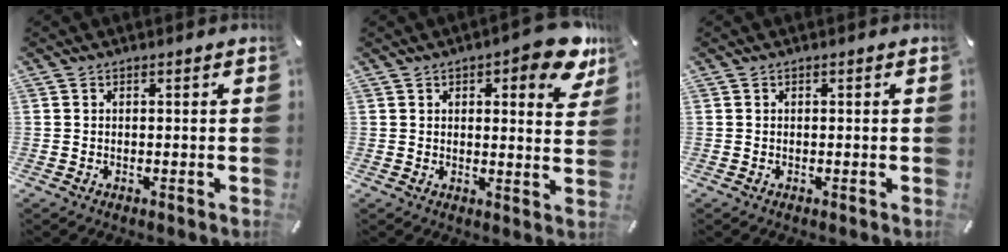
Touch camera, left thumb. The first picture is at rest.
{"total": 10.0, "force": [5.8, 4.0, 7.1], "torque": [-0.081, -0.033, 0.095]}
{"total": 0.0}